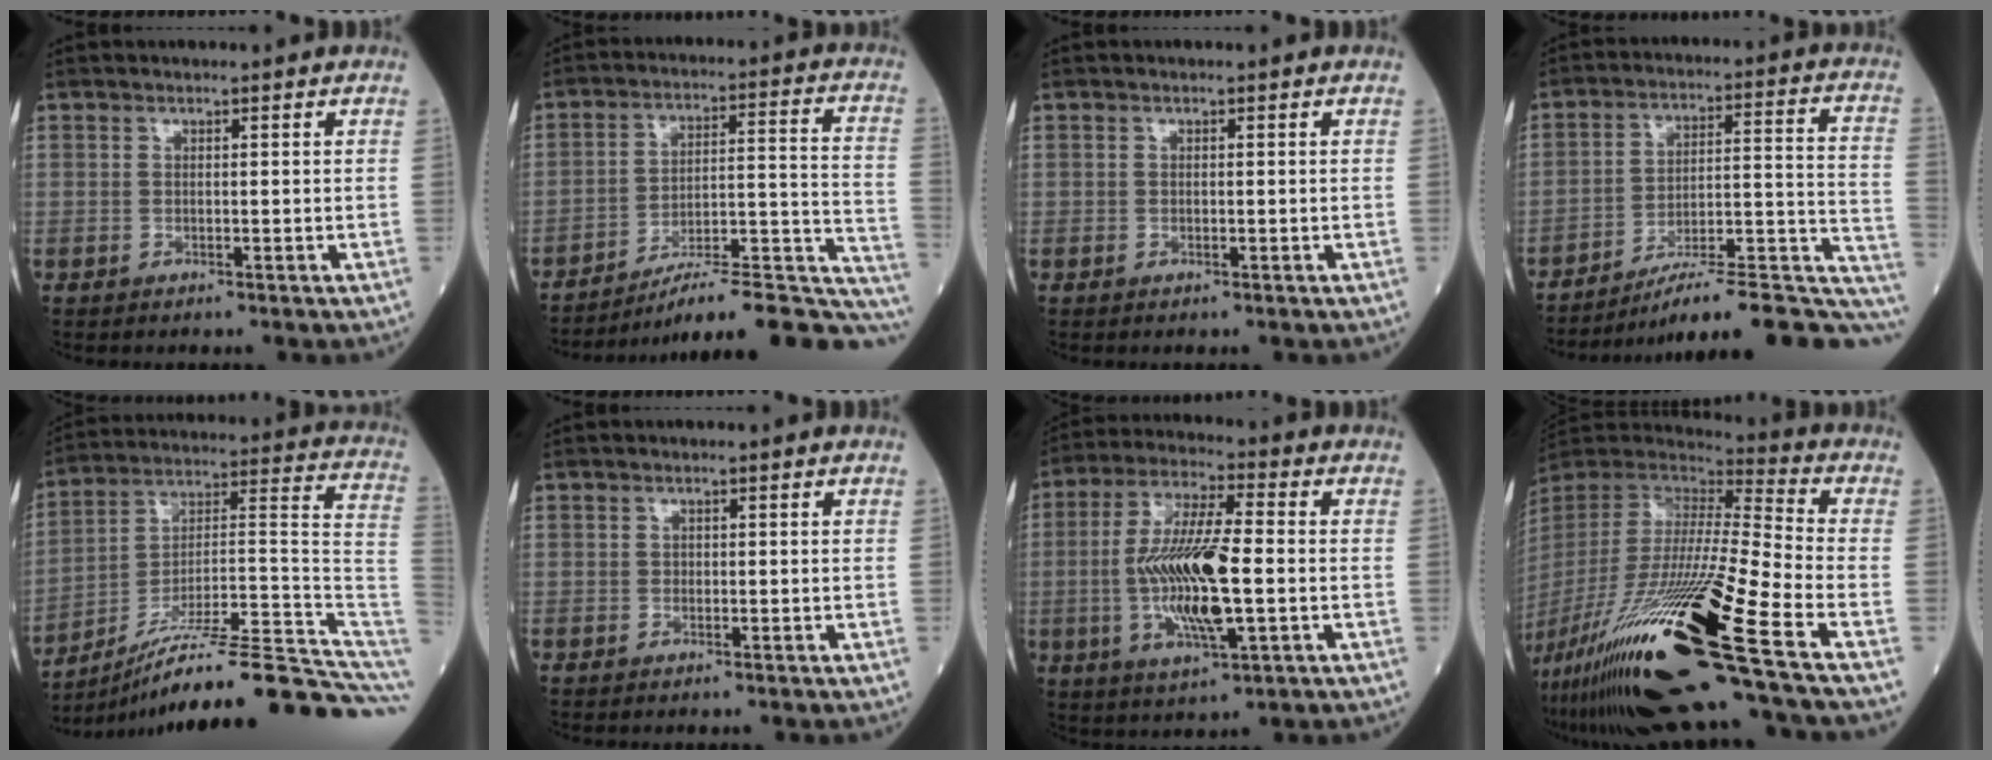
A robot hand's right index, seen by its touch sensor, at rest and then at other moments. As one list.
[{"total": 23.2, "force": [-21.2, 1.3, 9.4], "torque": [-0.054, 0.026, -0.291]}, {"total": 0.0}, {"total": 21.4, "force": [-17.8, 1.9, 11.7], "torque": [-0.092, 0.031, -0.252]}, {"total": 25.9, "force": [-20.5, 0.2, 15.8], "torque": [-0.142, 0.035, -0.311]}, {"total": 0.0}, {"total": 13.9, "force": [-1.7, 2.6, 13.5], "torque": [-0.270, -0.004, -0.028]}, {"total": 33.4, "force": [-18.8, 1.1, 27.5], "torque": [-0.552, -0.072, -0.349]}]